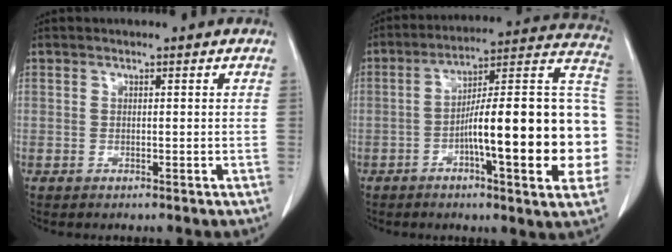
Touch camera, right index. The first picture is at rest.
{"total": 23.6, "force": [-4.4, 3.4, 23.0], "torque": [-0.259, 0.031, -0.063]}